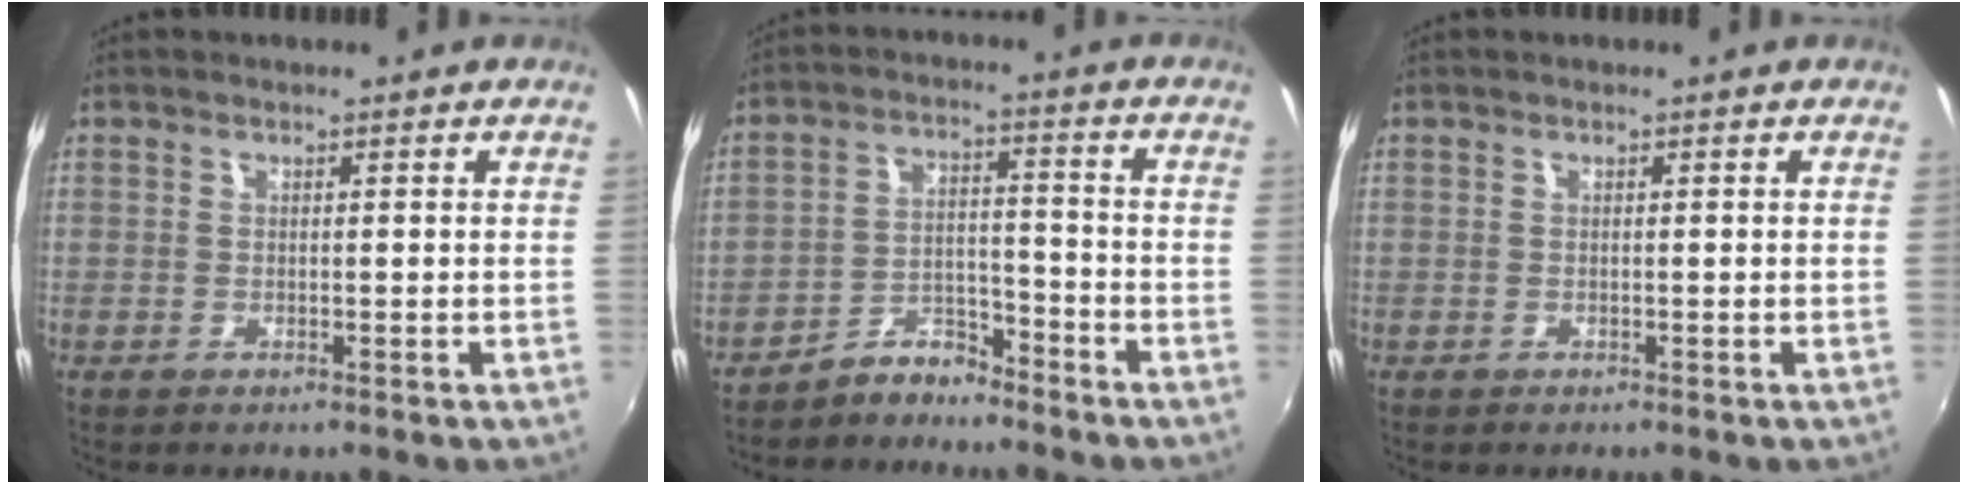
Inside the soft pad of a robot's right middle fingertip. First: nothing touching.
{"total": 5.7, "force": [-5.3, 1.6, 1.1], "torque": [-0.021, 0.018, -0.094]}
{"total": 0.0}